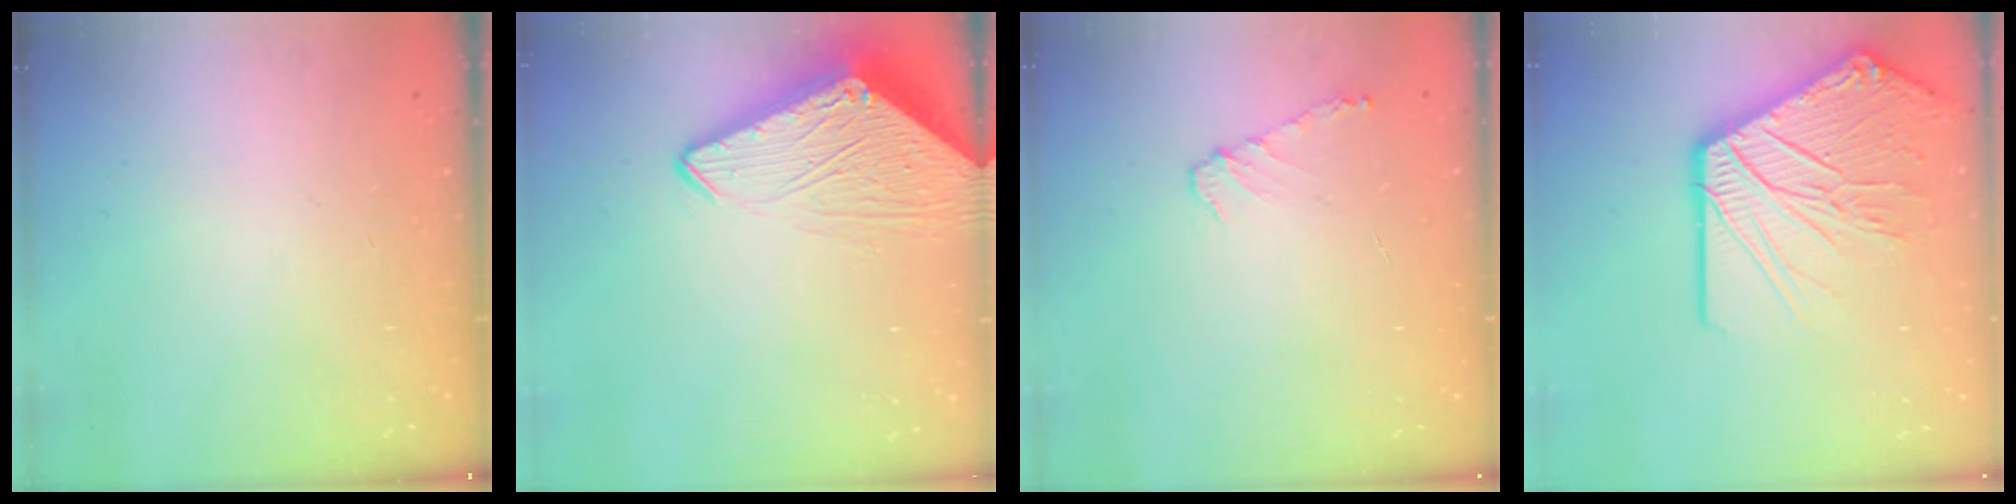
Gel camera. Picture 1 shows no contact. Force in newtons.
{"total": 7.1, "press": 7.0, "slide": 0.7}
{"total": 6.4, "press": 6.3, "slide": 0.6}
{"total": 23.5, "press": 23.2, "slide": 3.9}